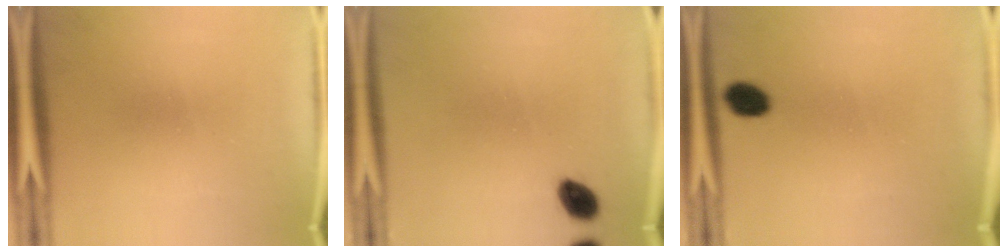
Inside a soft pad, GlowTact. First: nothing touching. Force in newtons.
{"total": 4.1}
{"total": 2.3}